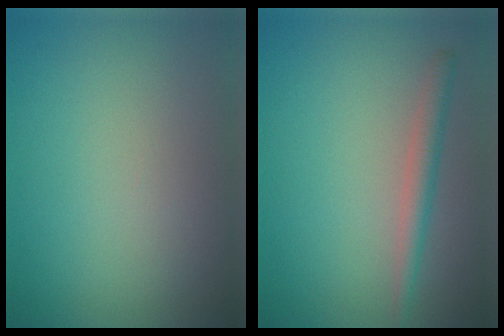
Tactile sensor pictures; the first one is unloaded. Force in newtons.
{"total": 2.1, "press": 2.1, "slide": 0.1}